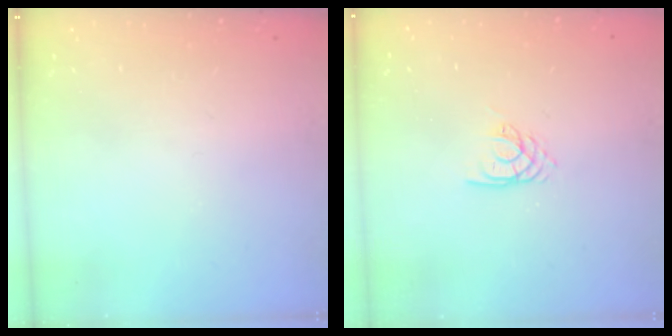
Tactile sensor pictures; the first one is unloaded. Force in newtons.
{"total": 2.7, "press": 2.7, "slide": 0.1}